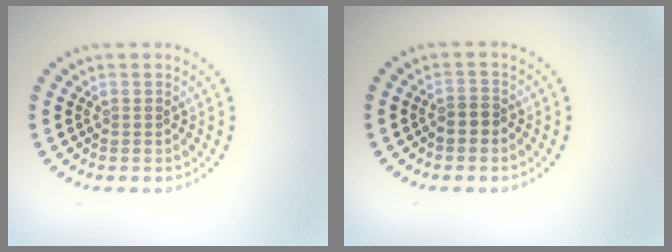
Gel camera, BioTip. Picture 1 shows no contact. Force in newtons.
{"total": 1.5, "press": 1.4, "slide": 0.7}